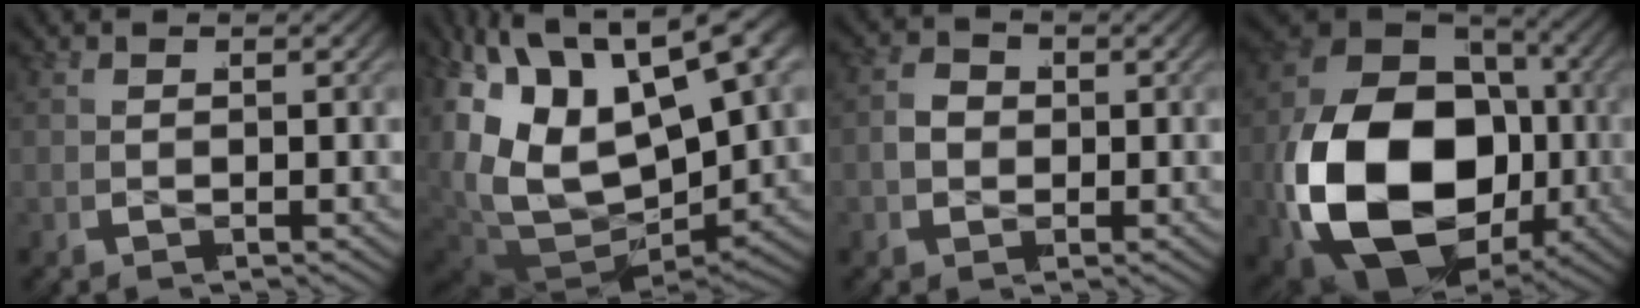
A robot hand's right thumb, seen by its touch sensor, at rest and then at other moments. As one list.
[{"total": 14.8, "force": [-0.3, 9.3, 11.5], "torque": [-0.243, -0.037, 0.011]}, {"total": 3.6, "force": [-0.3, 3.1, 1.9], "torque": [-0.044, -0.009, -0.003]}, {"total": 24.5, "force": [-4.1, 16.2, 18.0], "torque": [-0.402, -0.070, -0.036]}]